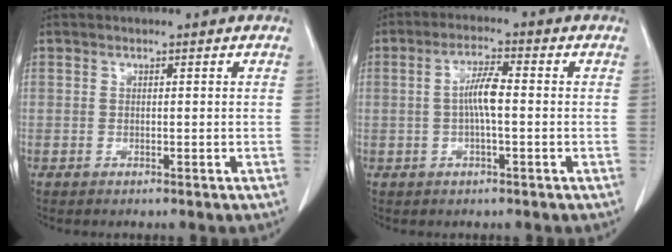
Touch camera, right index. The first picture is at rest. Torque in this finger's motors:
{"motor_torque": [0.18, -0.02, 0.14, 0.04]}